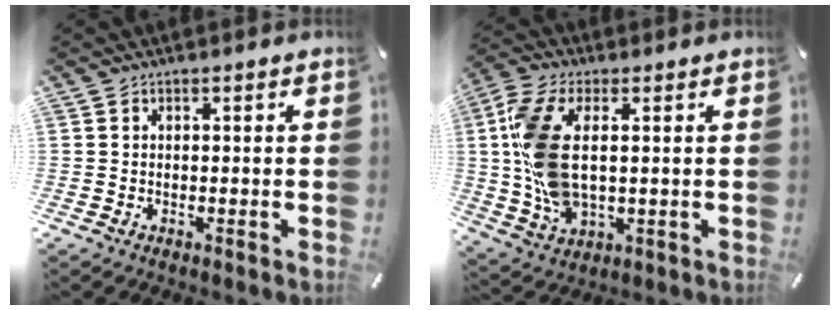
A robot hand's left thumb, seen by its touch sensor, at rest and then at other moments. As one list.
[{"total": 13.2, "force": [1.5, 7.2, 10.9], "torque": [-0.251, -0.010, 0.030]}]